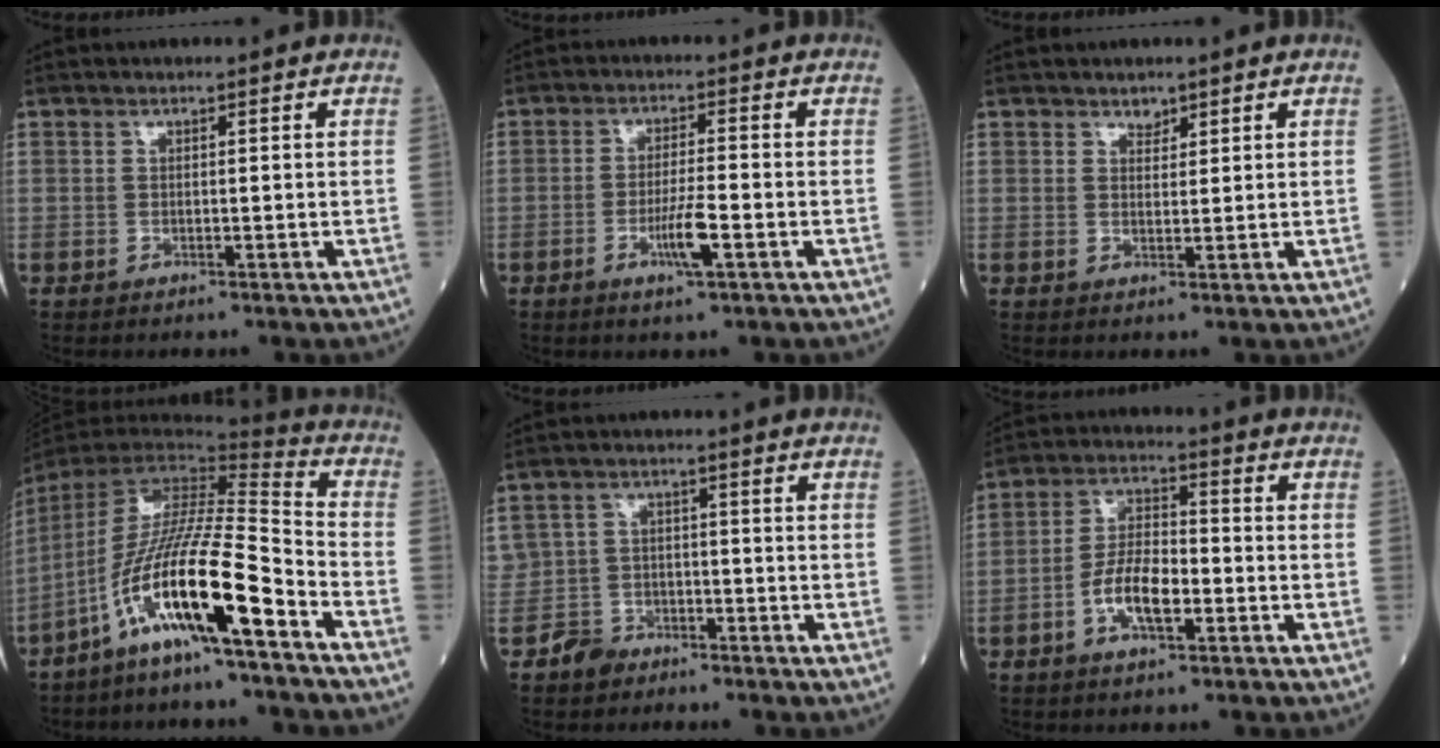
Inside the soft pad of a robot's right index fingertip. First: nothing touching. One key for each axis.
{"total": 5.0, "fx": -2.1, "fy": 0.1, "fz": 4.5, "tx": -0.085, "ty": -0.006, "tz": -0.040}
{"total": 1.5, "fx": 1.2, "fy": 0.8, "fz": 0.4, "tx": -0.004, "ty": -0.004, "tz": 0.018}
{"total": 17.5, "fx": -9.7, "fy": 0.9, "fz": 14.6, "tx": -0.301, "ty": -0.017, "tz": -0.188}
{"total": 4.0, "fx": -2.7, "fy": 2.9, "fz": 0.1, "tx": 0.003, "ty": 0.012, "tz": -0.051}
{"total": 7.8, "fx": -2.8, "fy": 2.9, "fz": 6.6, "tx": -0.134, "ty": 0.009, "tz": -0.056}